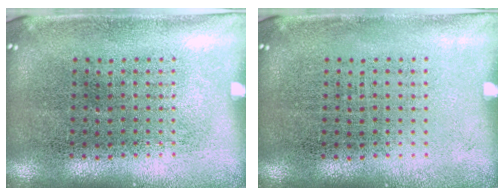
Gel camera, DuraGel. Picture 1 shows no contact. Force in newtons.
{"total": 0.0}